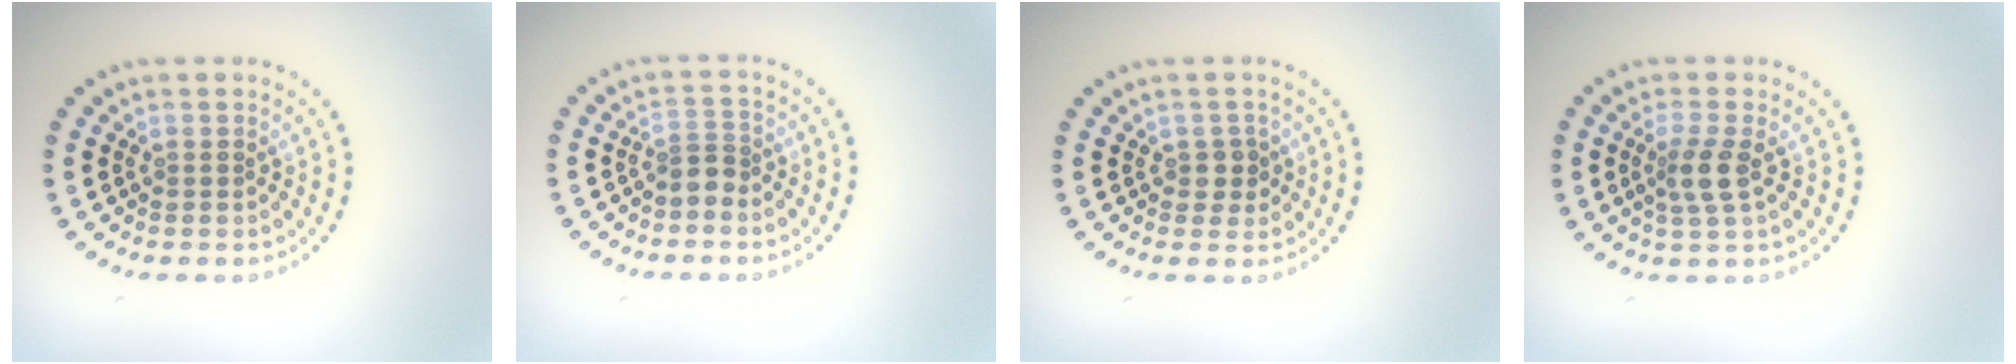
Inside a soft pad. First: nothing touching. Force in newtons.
{"total": 2.0, "press": 1.5, "slide": 1.3}
{"total": 1.4, "press": 1.3, "slide": 0.4}
{"total": 2.4, "press": 1.9, "slide": 1.4}